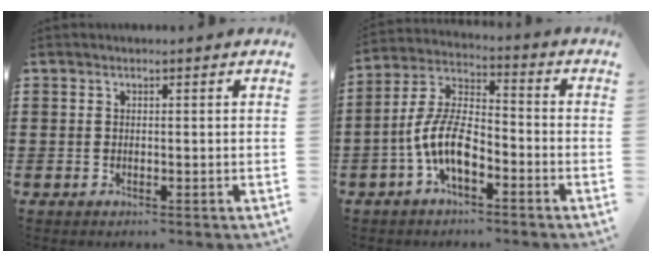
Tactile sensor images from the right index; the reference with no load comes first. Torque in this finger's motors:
{"motor_torque": [0.72, -0.49, 0.38, 0.21]}